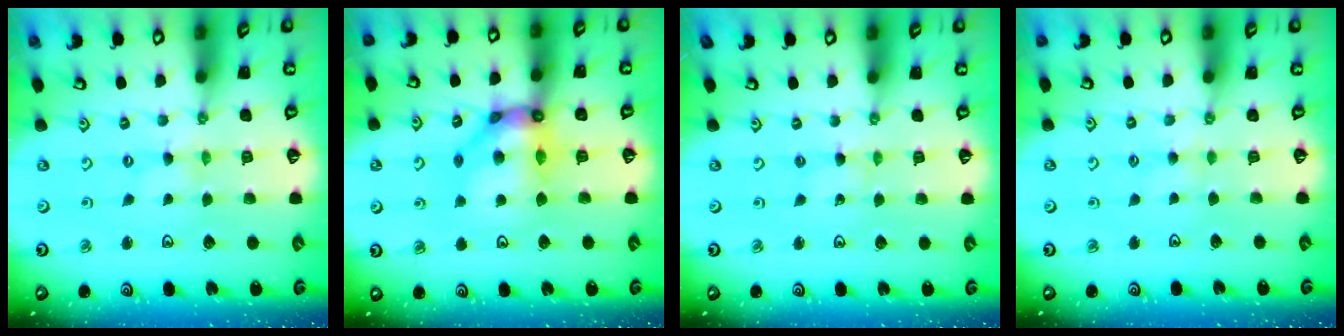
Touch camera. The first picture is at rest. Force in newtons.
{"total": 13.0, "press": 12.9, "slide": 1.4}
{"total": 1.2, "press": 1.2, "slide": 0.2}
{"total": 2.3, "press": 2.3, "slide": 0.3}